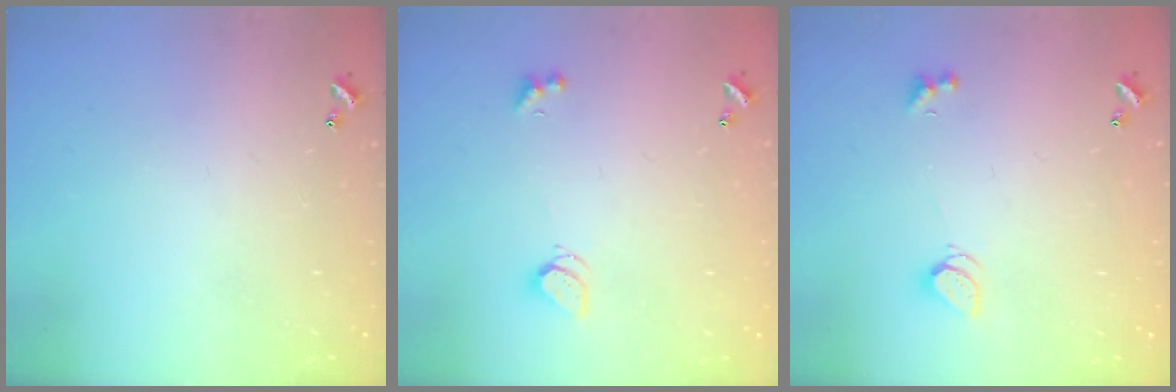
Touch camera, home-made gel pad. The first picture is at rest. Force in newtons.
{"total": 1.4, "press": 1.3, "slide": 0.5}
{"total": 2.2, "press": 2.1, "slide": 0.4}